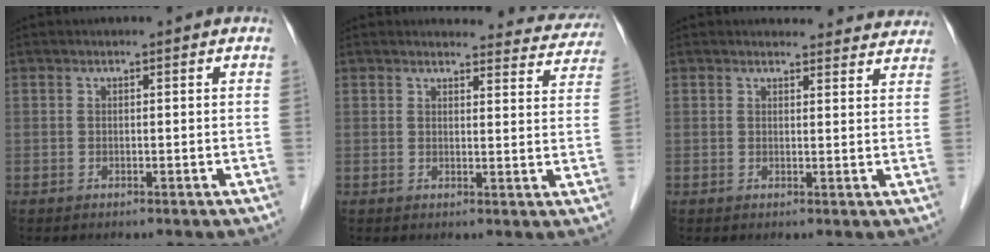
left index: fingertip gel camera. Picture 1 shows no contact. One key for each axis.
{"total": 11.0, "fx": 10.7, "fy": 2.5, "fz": 0.7, "tx": 0.028, "ty": -0.036, "tz": 0.089}
{"total": 10.6, "fx": 10.2, "fy": 2.5, "fz": 1.0, "tx": 0.025, "ty": -0.005, "tz": 0.089}